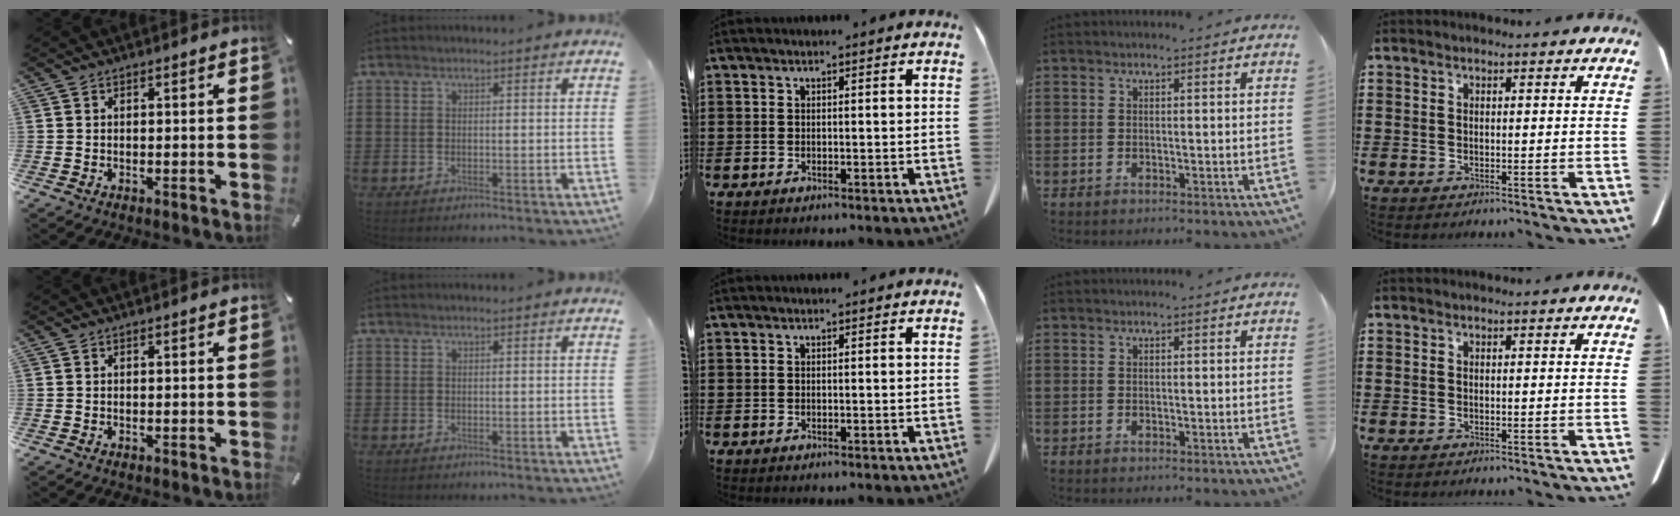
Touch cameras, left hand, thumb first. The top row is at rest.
{}